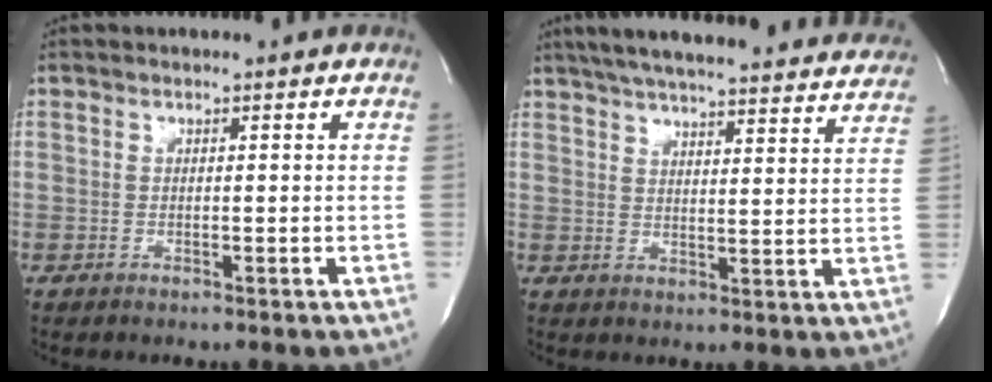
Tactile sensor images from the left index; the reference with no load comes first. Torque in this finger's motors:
{"motor_torque": [0.18, -0.27, 0.57, 0.14]}